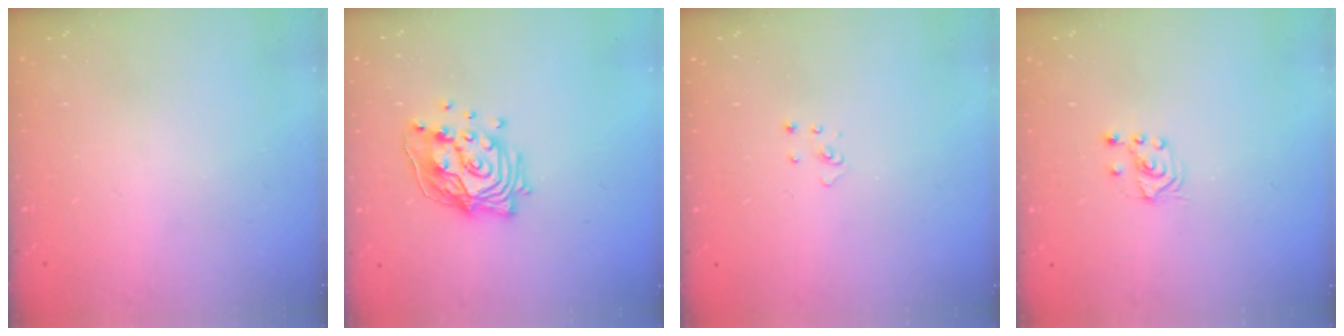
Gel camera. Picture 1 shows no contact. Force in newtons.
{"total": 15.9, "press": 15.9, "slide": 1.5}
{"total": 2.2, "press": 2.2, "slide": 0.2}
{"total": 2.1, "press": 2.0, "slide": 0.8}